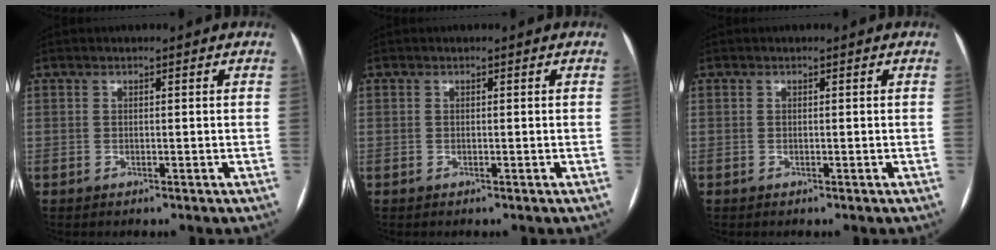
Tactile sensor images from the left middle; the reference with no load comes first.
{"total": 0.0}
{"total": 0.0}